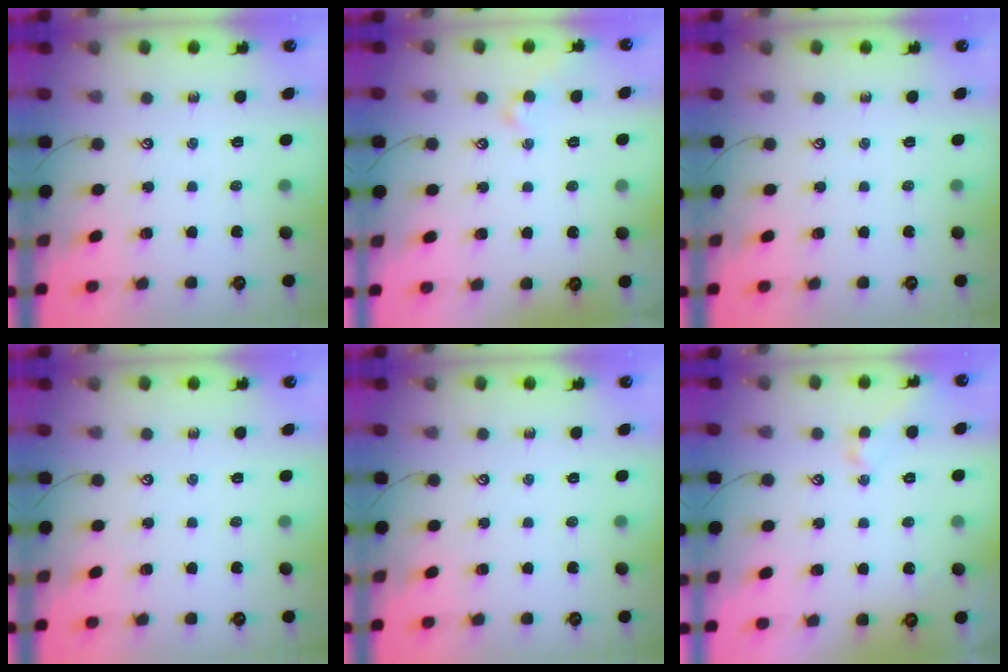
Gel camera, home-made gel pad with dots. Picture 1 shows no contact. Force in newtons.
{"total": 1.3, "press": 1.2, "slide": 0.4}
{"total": 0.0}
{"total": 0.0}
{"total": 0.0}
{"total": 0.7, "press": 0.6, "slide": 0.3}